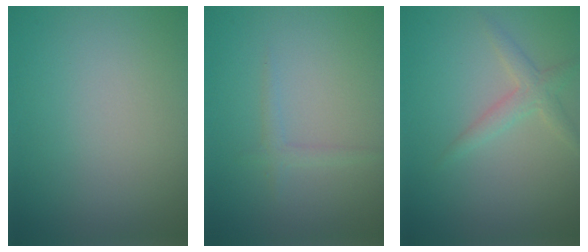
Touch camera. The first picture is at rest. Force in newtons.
{"total": 1.0, "press": 1.0, "slide": 0.1}
{"total": 2.0, "press": 2.0, "slide": 0.0}